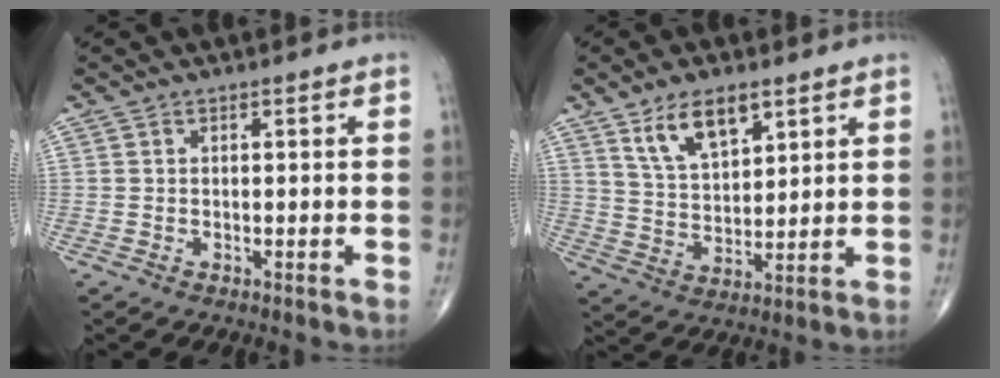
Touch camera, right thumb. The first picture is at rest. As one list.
[{"total": 9.8, "force": [5.8, 4.5, 6.5], "torque": [-0.102, -0.031, 0.114]}]